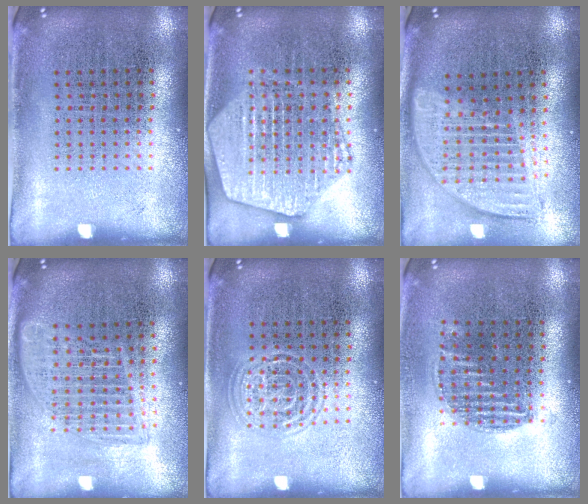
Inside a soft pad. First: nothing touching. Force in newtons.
{"total": 1.9, "press": 1.9, "slide": 0.2}
{"total": 1.8, "press": 1.5, "slide": 0.9}
{"total": 1.6, "press": 1.5, "slide": 0.8}
{"total": 1.3, "press": 1.3, "slide": 0.1}
{"total": 0.9, "press": 0.8, "slide": 0.3}